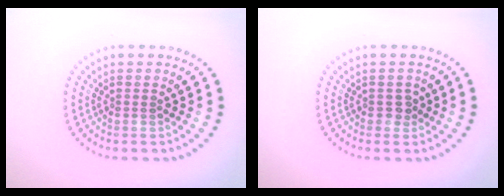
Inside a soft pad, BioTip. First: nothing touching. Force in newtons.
{"total": 1.0, "press": 0.9, "slide": 0.5}